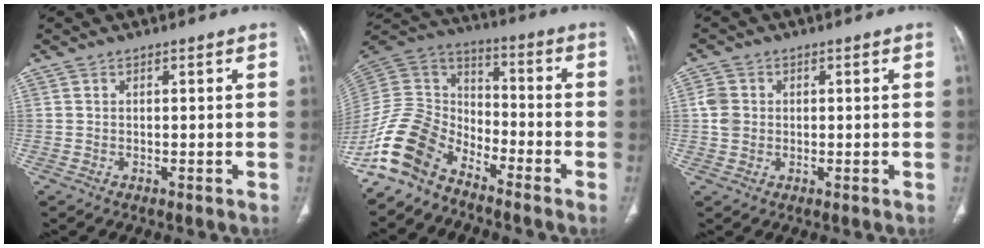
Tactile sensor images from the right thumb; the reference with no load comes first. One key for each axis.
{"total": 13.4, "fx": -10.0, "fy": 7.2, "fz": 5.3, "tx": -0.100, "ty": 0.084, "tz": -0.208}
{"total": 3.8, "fx": 0.2, "fy": 3.4, "fz": 1.8, "tx": -0.027, "ty": 0.005, "tz": 0.001}